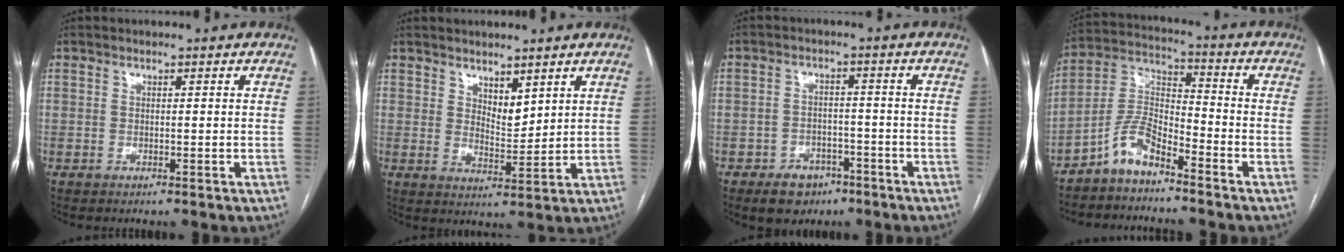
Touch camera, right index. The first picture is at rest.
{"total": 4.1, "force": [2.8, 1.7, 2.4], "torque": [-0.040, -0.012, 0.056]}
{"total": 6.0, "force": [-3.9, 4.0, 2.2], "torque": [-0.038, 0.005, -0.053]}
{"total": 7.2, "force": [-5.4, 2.3, 4.3], "torque": [-0.096, 0.014, -0.111]}